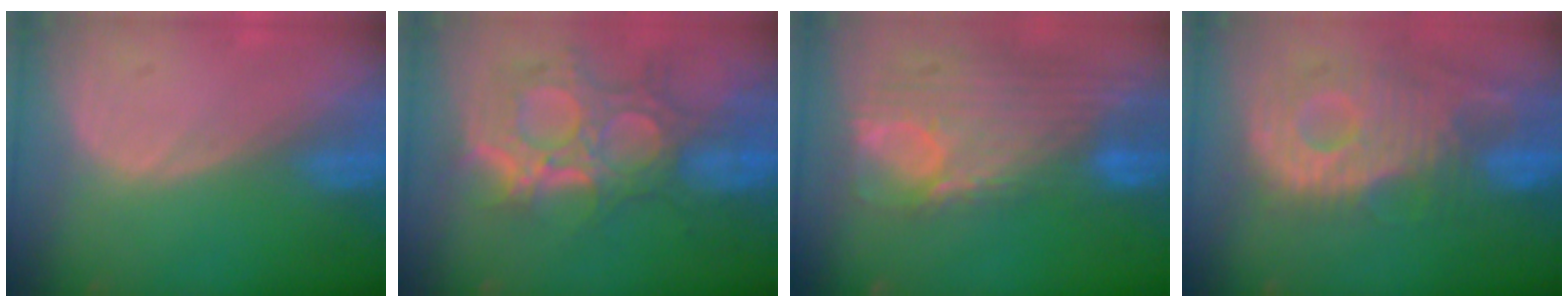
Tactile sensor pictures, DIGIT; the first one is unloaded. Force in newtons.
{"total": 12.1, "press": 10.8, "slide": 5.5}
{"total": 12.3, "press": 10.3, "slide": 6.6}
{"total": 11.8, "press": 10.6, "slide": 5.3}